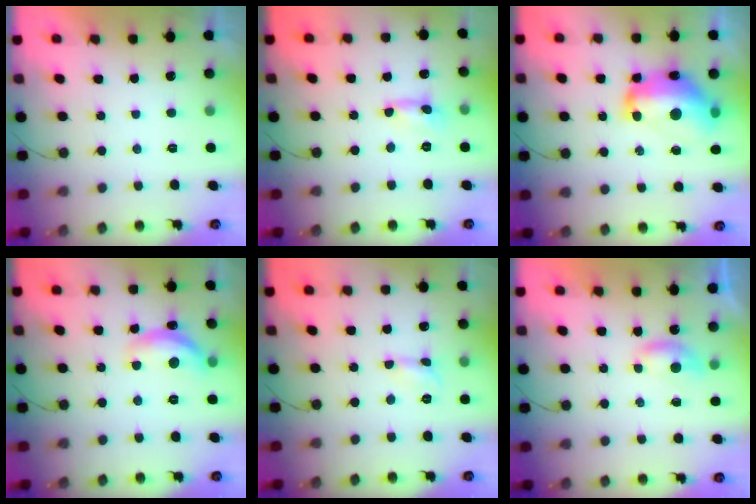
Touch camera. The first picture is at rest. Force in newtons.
{"total": 0.8, "press": 0.7, "slide": 0.1}
{"total": 16.8, "press": 16.7, "slide": 1.0}
{"total": 12.1, "press": 12.0, "slide": 0.5}
{"total": 2.7, "press": 2.7, "slide": 0.2}
{"total": 3.8, "press": 3.8, "slide": 0.2}